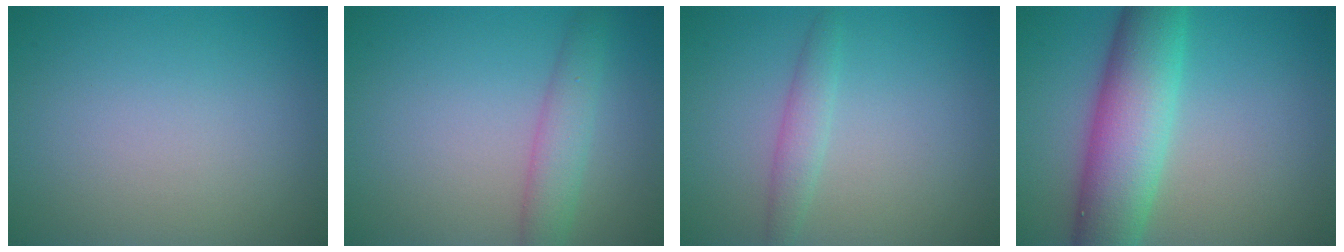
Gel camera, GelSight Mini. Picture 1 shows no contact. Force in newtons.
{"total": 2.9, "press": 2.9, "slide": 0.1}
{"total": 1.8, "press": 1.8, "slide": 0.1}
{"total": 8.5, "press": 8.5, "slide": 0.3}